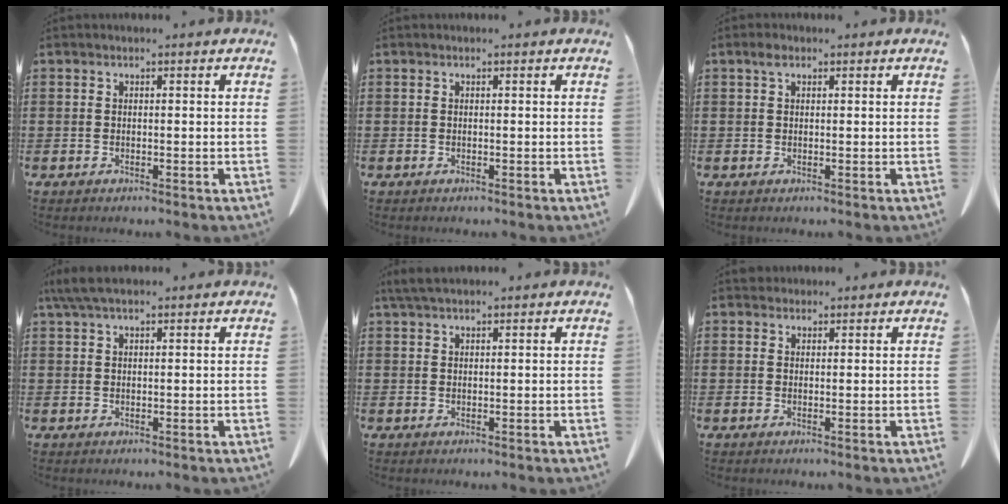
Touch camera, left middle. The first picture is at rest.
{"total": 0.0}
{"total": 1.4, "force": [0.6, 0.8, 1.0], "torque": [-0.023, 0.004, 0.012]}
{"total": 3.4, "force": [2.2, 0.7, 2.5], "torque": [-0.053, 0.002, 0.042]}
{"total": 2.4, "force": [1.8, 0.4, 1.5], "torque": [-0.035, 0.000, 0.036]}
{"total": 1.3, "force": [1.2, 0.6, 0.0], "torque": [0.003, -0.001, 0.023]}